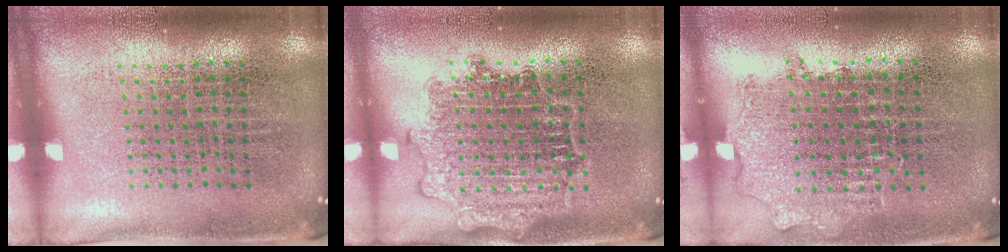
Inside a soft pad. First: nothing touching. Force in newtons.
{"total": 1.5, "press": 1.5, "slide": 0.2}
{"total": 0.9, "press": 0.8, "slide": 0.3}